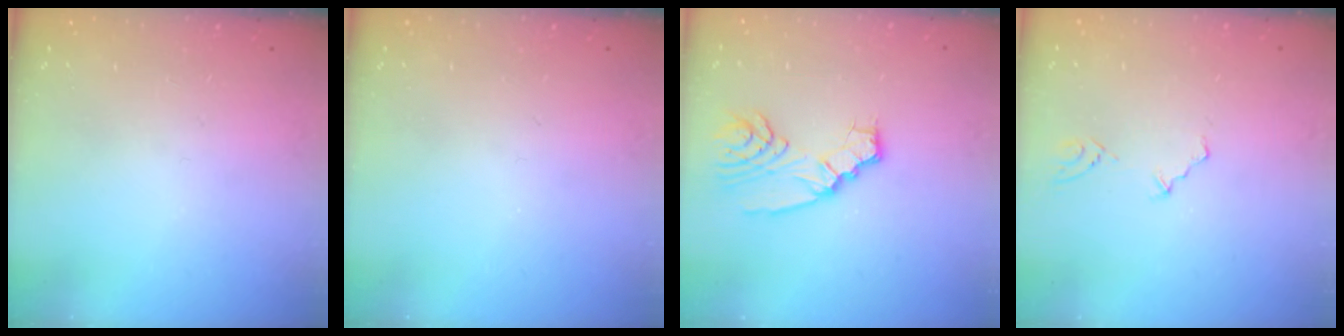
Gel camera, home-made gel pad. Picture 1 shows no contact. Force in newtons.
{"total": 0.0}
{"total": 8.1, "press": 8.1, "slide": 0.8}
{"total": 2.5, "press": 2.2, "slide": 1.2}